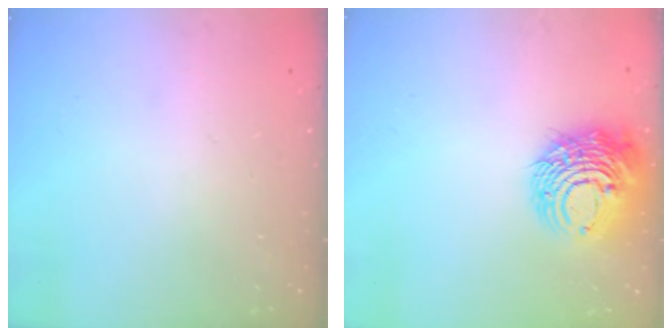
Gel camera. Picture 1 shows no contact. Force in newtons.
{"total": 13.4, "press": 13.4, "slide": 1.5}